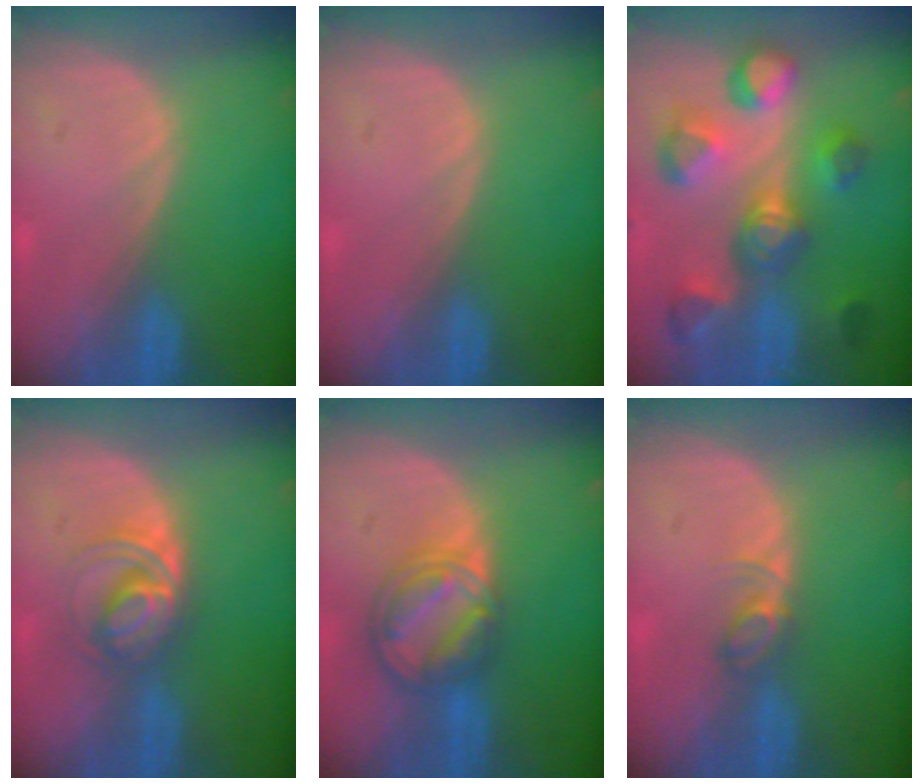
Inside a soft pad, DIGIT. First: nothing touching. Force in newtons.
{"total": 0.0}
{"total": 10.7, "press": 10.0, "slide": 3.7}
{"total": 5.5, "press": 5.4, "slide": 1.3}
{"total": 8.4, "press": 7.1, "slide": 4.5}
{"total": 2.5, "press": 2.5, "slide": 0.4}